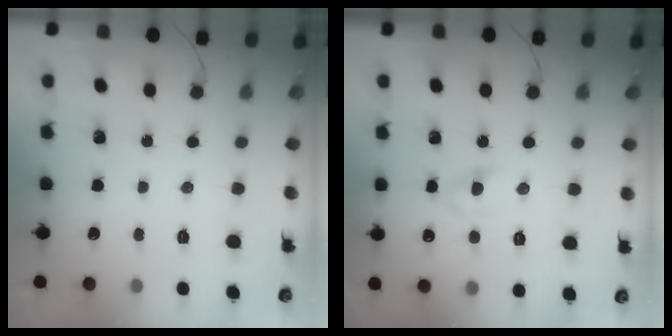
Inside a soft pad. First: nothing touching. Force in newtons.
{"total": 2.2, "press": 1.9, "slide": 1.1}